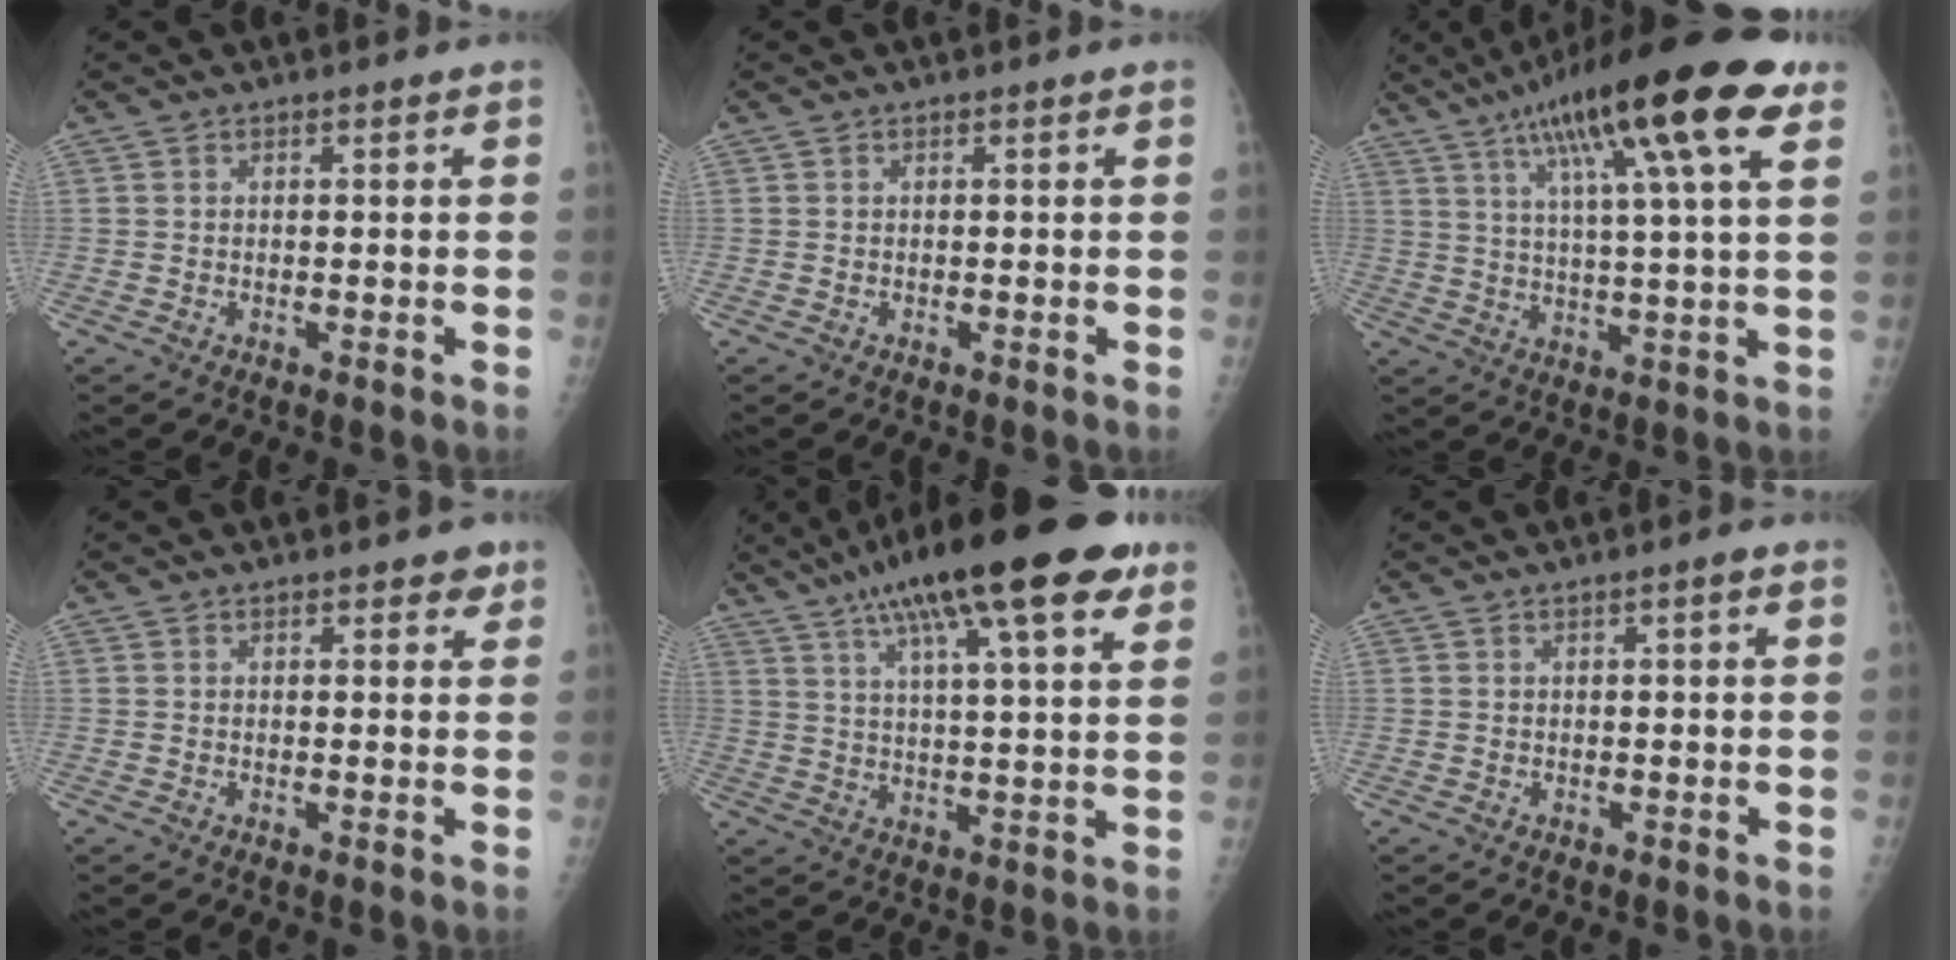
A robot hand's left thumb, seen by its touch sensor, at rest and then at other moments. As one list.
[{"total": 0.0}, {"total": 21.1, "force": [10.9, 3.5, 17.7], "torque": [-0.282, -0.009, 0.169]}, {"total": 2.5, "force": [1.7, 1.2, 1.3], "torque": [0.003, -0.006, 0.018]}, {"total": 22.2, "force": [12.6, 5.3, 17.5], "torque": [-0.276, -0.003, 0.194]}, {"total": 1.2, "force": [0.4, 0.1, 1.1], "torque": [-0.021, 0.001, 0.006]}]